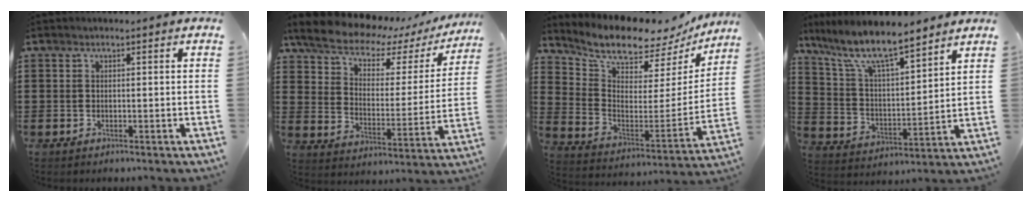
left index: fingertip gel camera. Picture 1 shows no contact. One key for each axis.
{"total": 8.5, "fx": 7.1, "fy": 2.8, "fz": 3.9, "tx": -0.101, "ty": -0.044, "tz": 0.119}
{"total": 9.0, "fx": 8.5, "fy": 1.6, "fz": 2.6, "tx": -0.083, "ty": -0.074, "tz": 0.140}
{"total": 9.1, "fx": 7.7, "fy": 1.8, "fz": 4.5, "tx": -0.122, "ty": -0.042, "tz": 0.131}